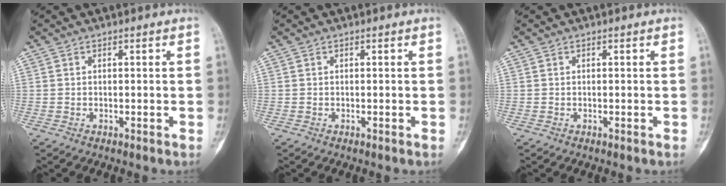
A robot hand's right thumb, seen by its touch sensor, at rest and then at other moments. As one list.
[{"total": 0.0}, {"total": 0.0}]